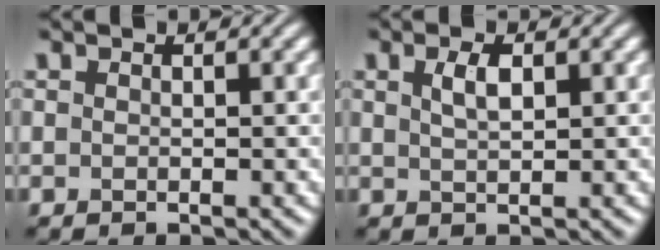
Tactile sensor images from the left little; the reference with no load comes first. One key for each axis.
{"total": 2.0, "fx": 0.8, "fy": 0.7, "fz": 1.7, "tx": -0.035, "ty": 0.003, "tz": 0.017}